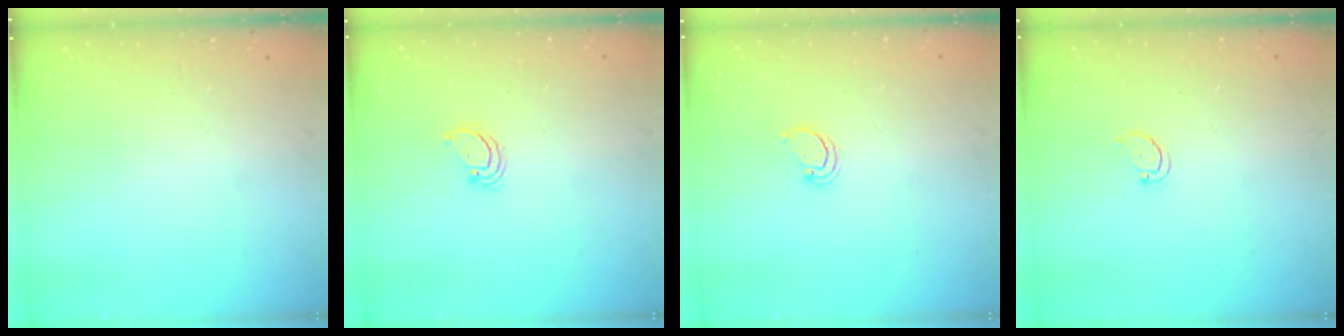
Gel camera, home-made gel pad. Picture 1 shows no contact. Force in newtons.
{"total": 2.5, "press": 2.5, "slide": 0.2}
{"total": 2.2, "press": 2.2, "slide": 0.2}
{"total": 2.5, "press": 2.4, "slide": 0.4}